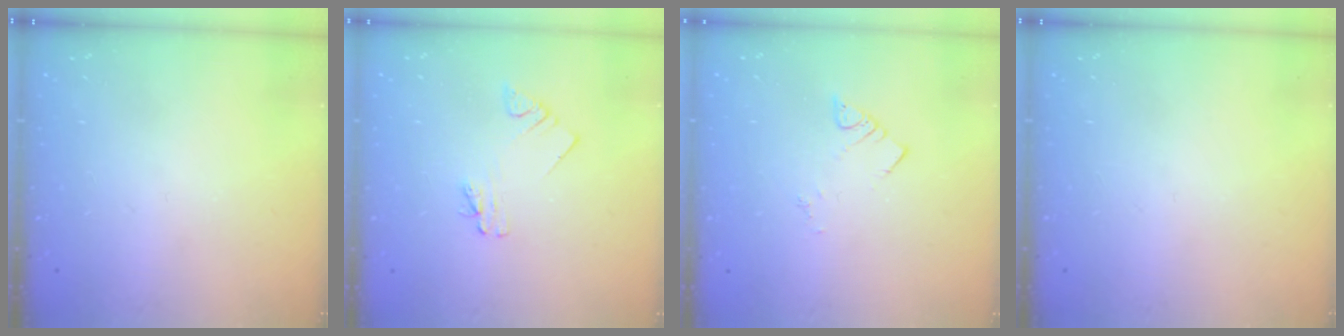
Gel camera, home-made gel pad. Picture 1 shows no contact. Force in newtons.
{"total": 2.4, "press": 2.4, "slide": 0.3}
{"total": 1.8, "press": 1.8, "slide": 0.3}
{"total": 0.0}